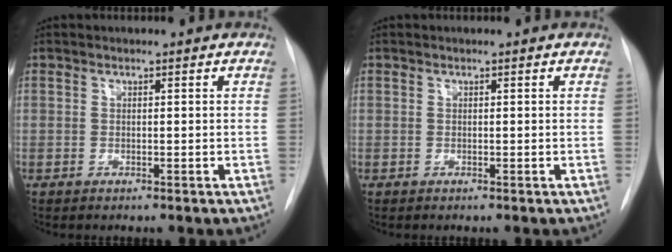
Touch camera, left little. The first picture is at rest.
{"total": 0.0}